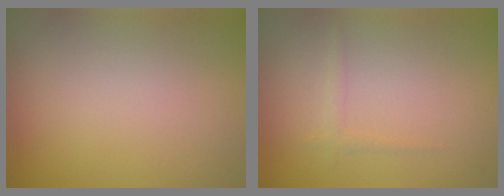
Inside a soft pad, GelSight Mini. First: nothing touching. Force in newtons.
{"total": 0.8, "press": 0.8, "slide": 0.1}